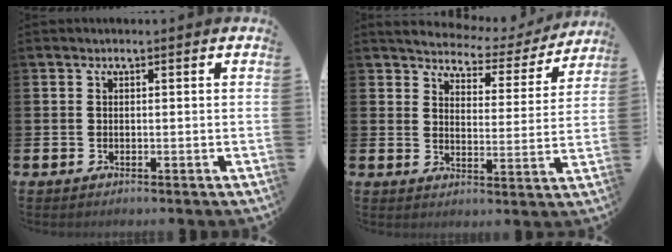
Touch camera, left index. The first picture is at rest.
{"total": 4.2, "force": [4.0, 1.2, 0.5], "torque": [-0.027, -0.038, 0.060]}